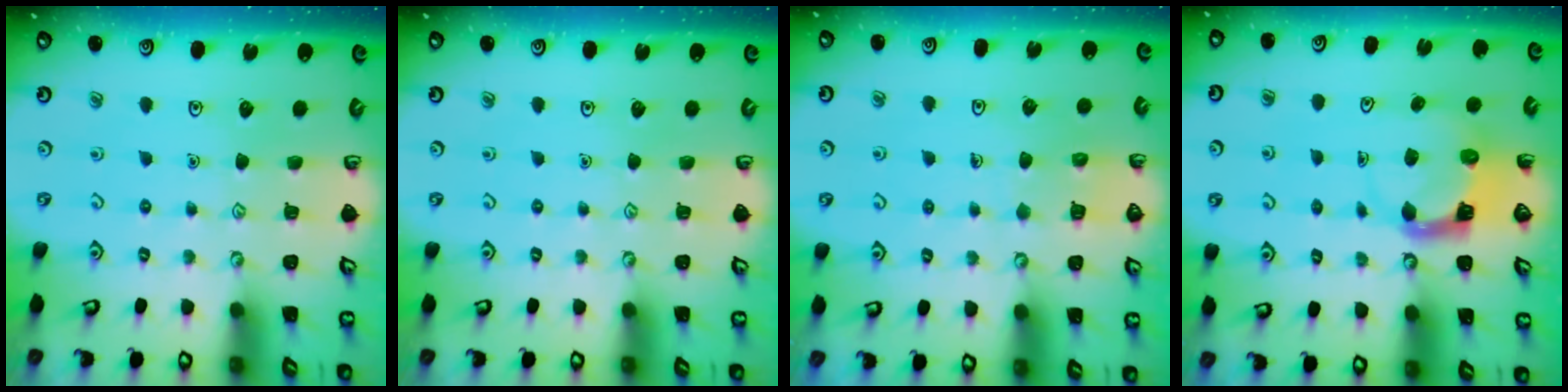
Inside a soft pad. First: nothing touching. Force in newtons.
{"total": 0.0}
{"total": 4.4, "press": 4.4, "slide": 0.4}
{"total": 3.9, "press": 3.9, "slide": 0.3}